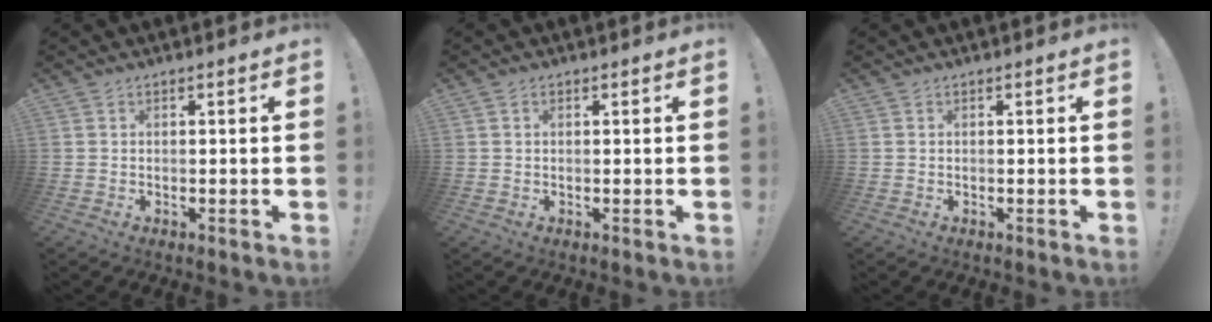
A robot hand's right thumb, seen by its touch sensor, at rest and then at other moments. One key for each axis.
{"total": 0.5, "fx": 0.2, "fy": 0.5, "fz": 0.2, "tx": -0.005, "ty": 0.004, "tz": 0.003}
{"total": 0.0}